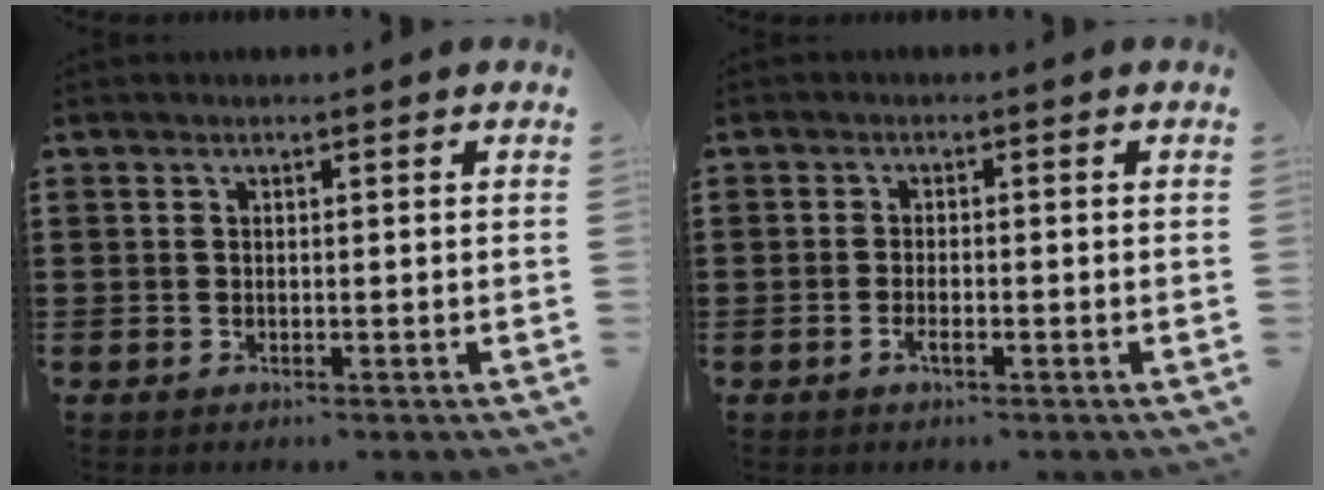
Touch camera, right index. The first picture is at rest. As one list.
[{"total": 1.5, "force": [-0.8, 0.3, 1.2], "torque": [-0.029, -0.005, -0.017]}]